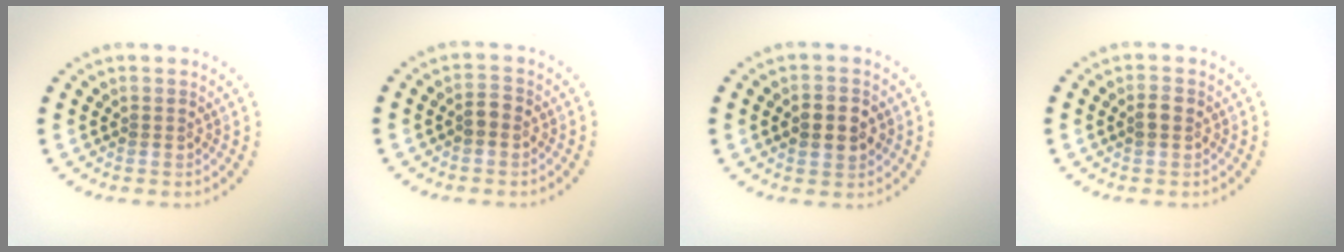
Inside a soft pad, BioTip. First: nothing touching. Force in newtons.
{"total": 1.4, "press": 1.4, "slide": 0.3}
{"total": 3.7, "press": 3.7, "slide": 0.1}
{"total": 1.4, "press": 1.4, "slide": 0.1}